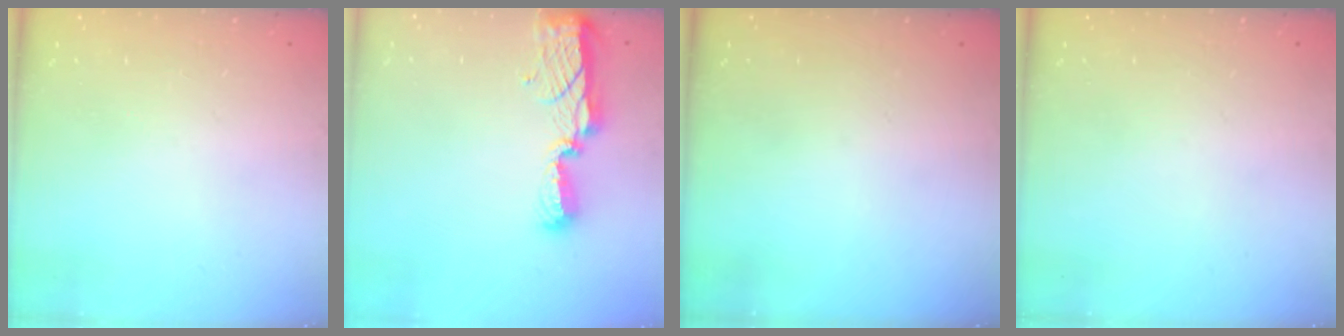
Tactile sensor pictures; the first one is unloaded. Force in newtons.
{"total": 8.3, "press": 8.3, "slide": 0.8}
{"total": 0.0}
{"total": 0.0}